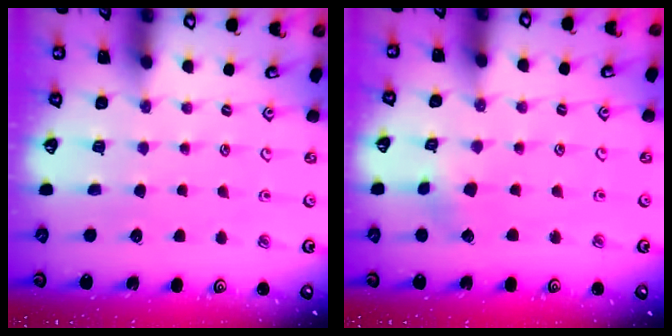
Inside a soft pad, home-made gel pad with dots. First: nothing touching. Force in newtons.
{"total": 2.9, "press": 2.9, "slide": 0.4}